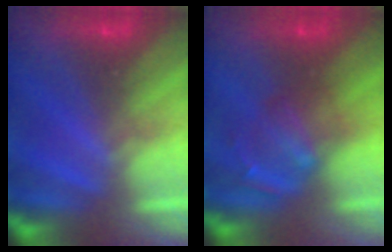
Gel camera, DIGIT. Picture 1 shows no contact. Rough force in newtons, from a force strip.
{"total": 2.4}